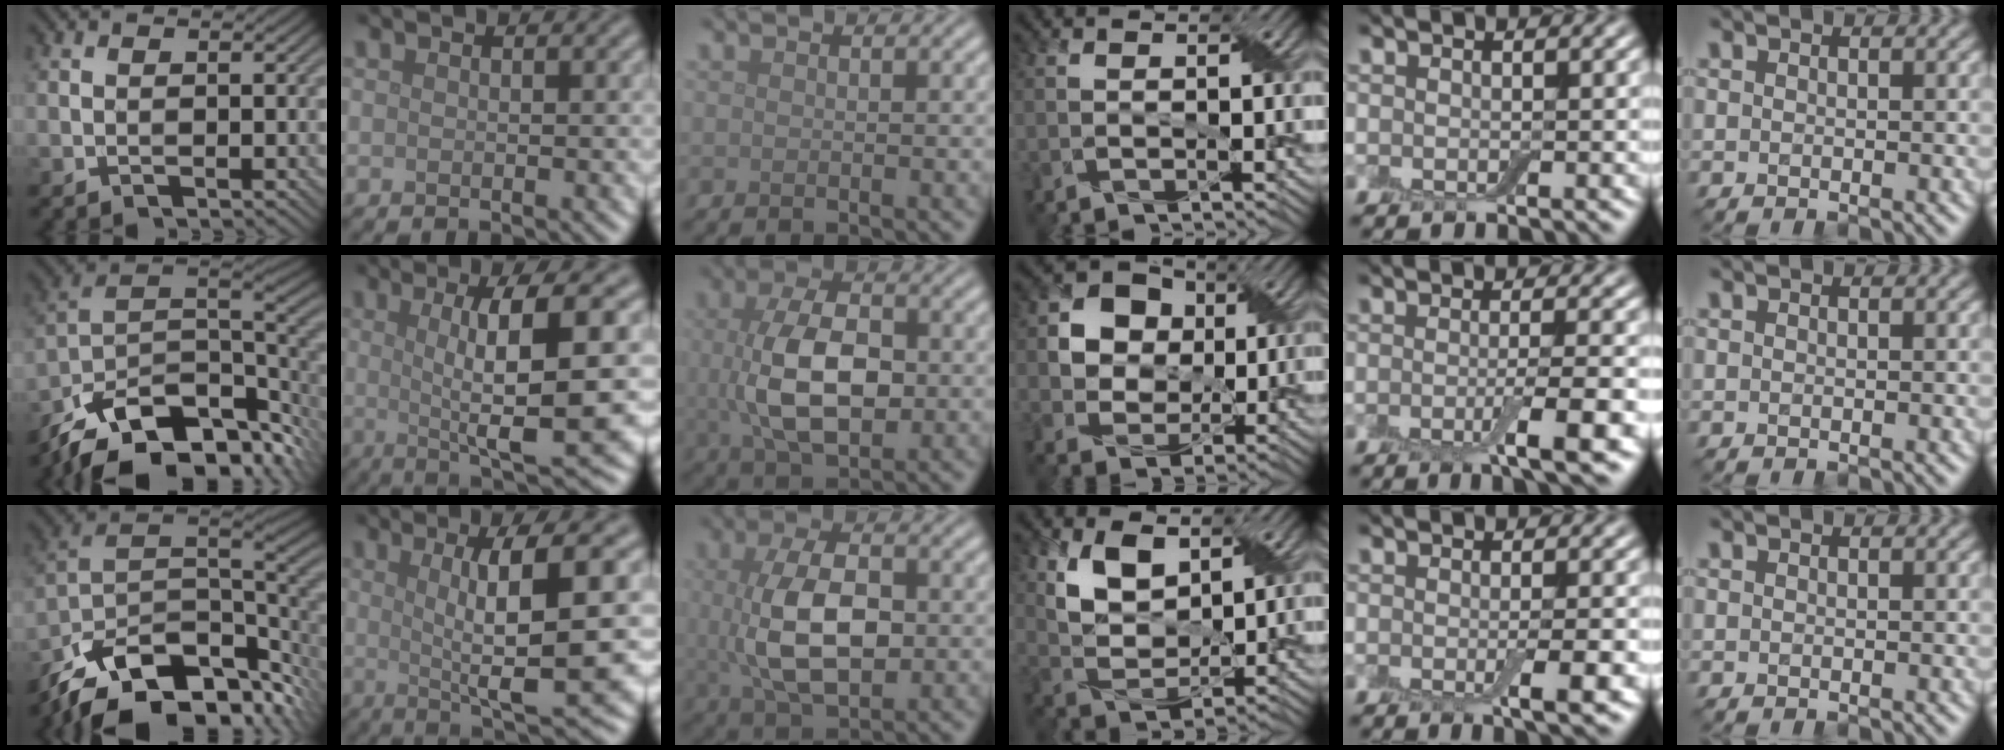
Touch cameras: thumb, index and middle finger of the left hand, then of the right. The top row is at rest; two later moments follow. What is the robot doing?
{"motion": "wrap", "object": "adhesive wrap"}